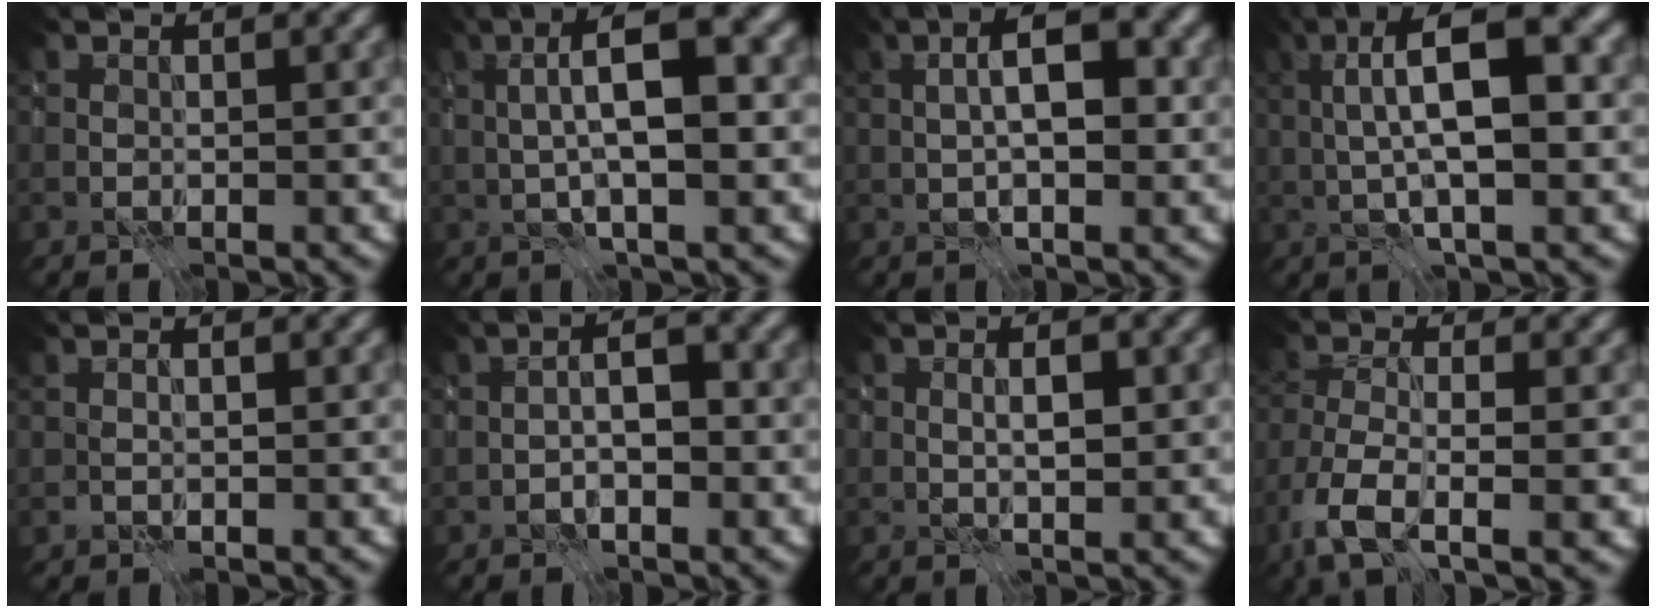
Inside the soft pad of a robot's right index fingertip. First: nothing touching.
{"total": 7.8, "force": [0.7, 2.0, 7.6], "torque": [-0.118, 0.011, 0.009]}
{"total": 5.2, "force": [0.5, 1.8, 4.8], "torque": [-0.077, 0.007, 0.007]}
{"total": 9.1, "force": [1.0, 2.7, 8.7], "torque": [-0.140, 0.014, 0.012]}
{"total": 0.0}
{"total": 2.9, "force": [-0.7, 1.2, 2.6], "torque": [-0.042, 0.002, -0.017]}
{"total": 2.5, "force": [0.1, 1.0, 2.3], "torque": [-0.036, -0.007, 0.008]}
{"total": 6.8, "force": [-3.6, 2.4, 5.3], "torque": [-0.115, -0.016, -0.070]}